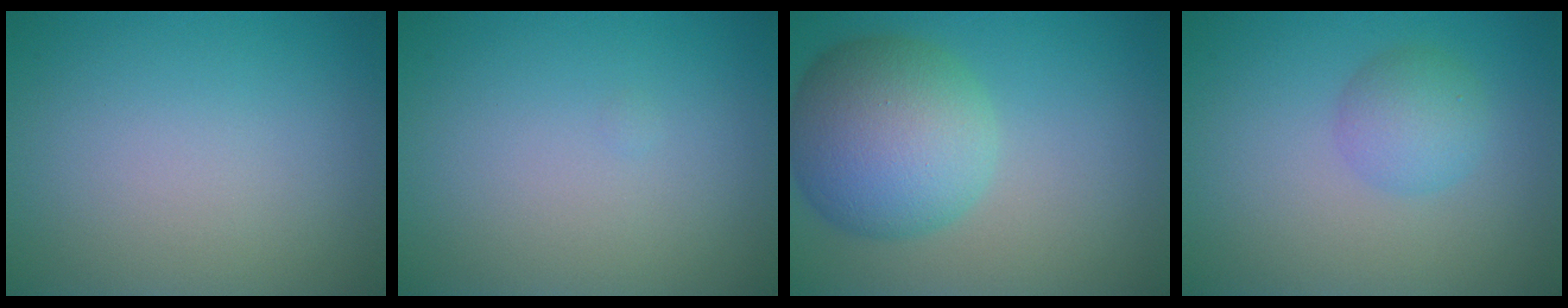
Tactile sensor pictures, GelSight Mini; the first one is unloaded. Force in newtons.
{"total": 0.0}
{"total": 8.8, "press": 8.8, "slide": 0.3}
{"total": 2.7, "press": 2.7, "slide": 0.1}